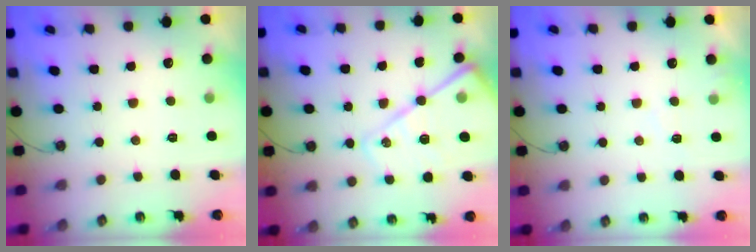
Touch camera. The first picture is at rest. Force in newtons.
{"total": 17.2, "press": 17.1, "slide": 1.9}
{"total": 5.7, "press": 5.7, "slide": 0.9}